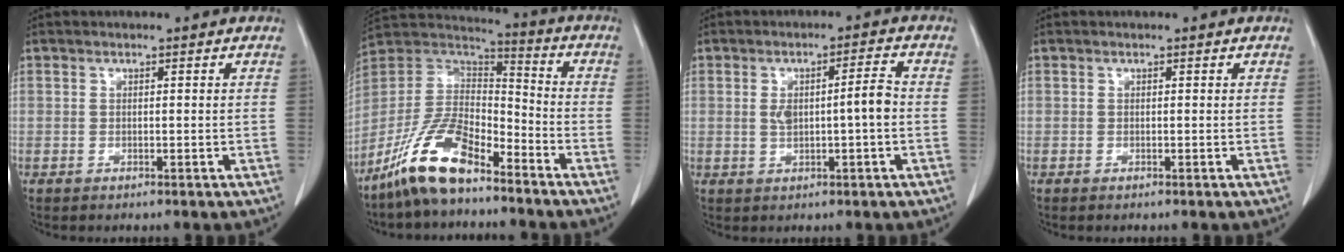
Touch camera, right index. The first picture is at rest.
{"total": 13.3, "force": [-9.4, 4.2, 8.4], "torque": [-0.176, 0.014, -0.182]}
{"total": 5.5, "force": [-0.2, 1.0, 5.4], "torque": [-0.096, 0.016, 0.003]}
{"total": 0.0}